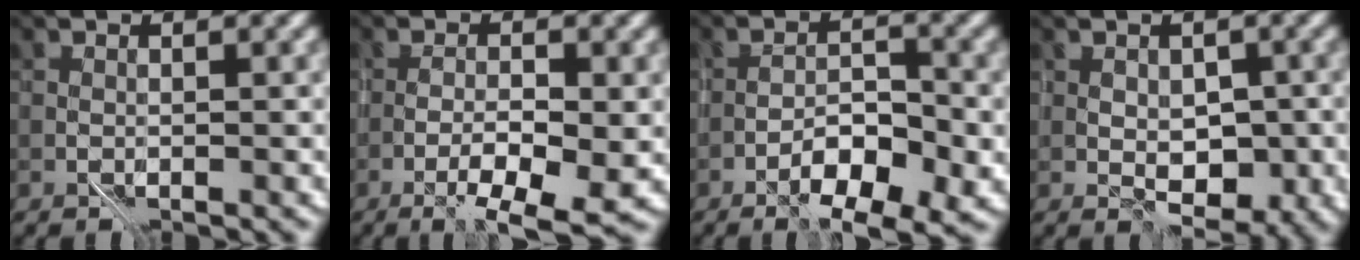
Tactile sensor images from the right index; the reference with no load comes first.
{"total": 3.9, "force": [-1.5, 0.5, 3.5], "torque": [-0.056, -0.001, -0.023]}
{"total": 4.7, "force": [-2.6, 1.6, 3.6], "torque": [-0.050, 0.007, -0.044]}
{"total": 3.2, "force": [0.0, 1.9, 2.5], "torque": [-0.032, -0.003, 0.002]}